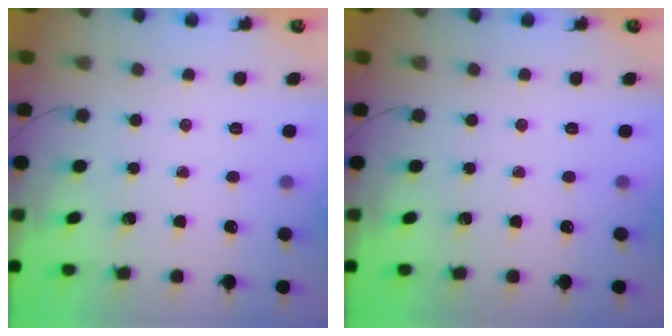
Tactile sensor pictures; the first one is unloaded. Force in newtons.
{"total": 0.0}